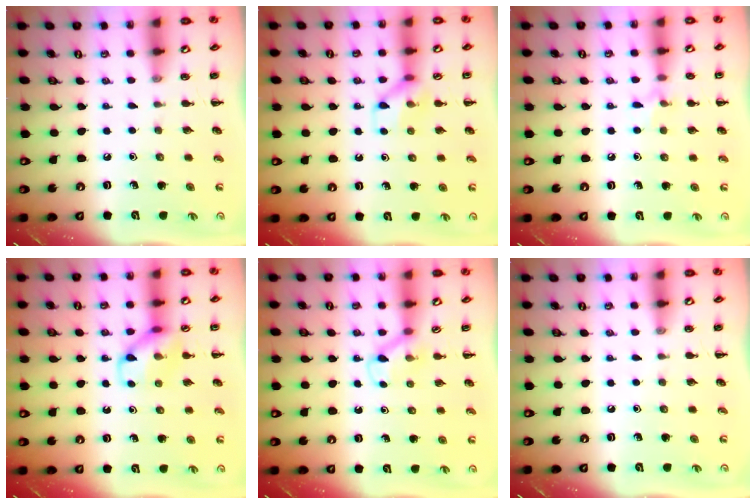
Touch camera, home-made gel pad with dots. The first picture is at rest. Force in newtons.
{"total": 9.2, "press": 9.2, "slide": 0.7}
{"total": 5.7, "press": 5.4, "slide": 2.0}
{"total": 10.4, "press": 10.3, "slide": 1.2}
{"total": 2.9, "press": 2.7, "slide": 1.1}
{"total": 0.0}